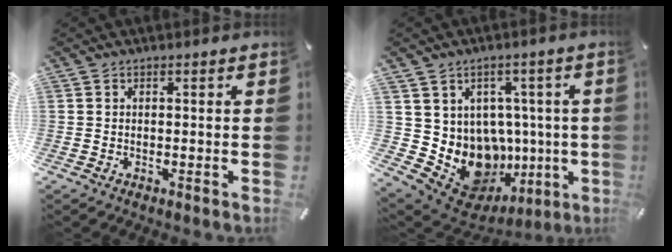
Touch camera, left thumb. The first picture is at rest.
{"total": 12.9, "force": [-1.5, 11.4, 6.0], "torque": [-0.089, -0.032, 0.010]}